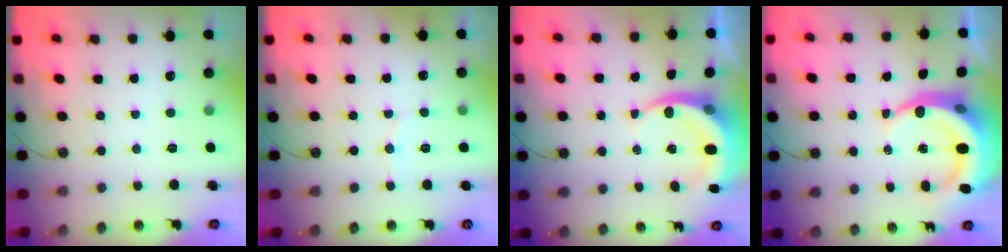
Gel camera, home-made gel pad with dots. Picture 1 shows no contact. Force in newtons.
{"total": 5.8, "press": 5.5, "slide": 1.7}
{"total": 7.2, "press": 7.2, "slide": 0.9}
{"total": 12.2, "press": 12.0, "slide": 2.3}